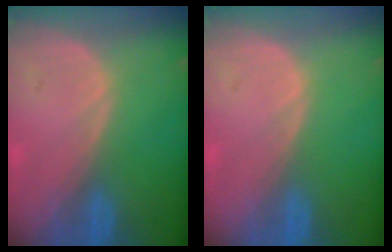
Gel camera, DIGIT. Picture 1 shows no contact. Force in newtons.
{"total": 0.0}